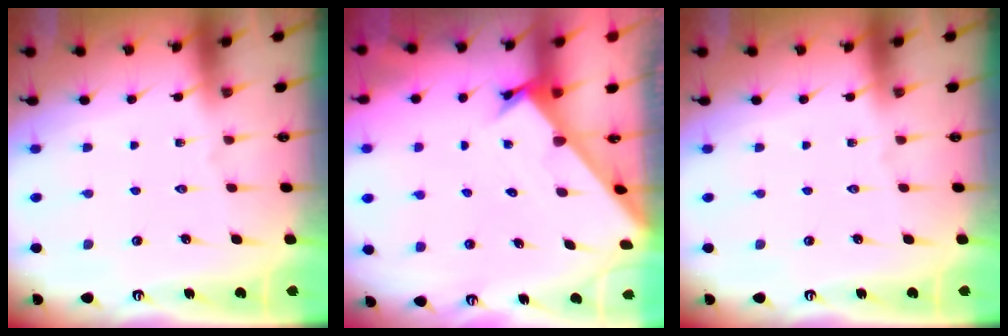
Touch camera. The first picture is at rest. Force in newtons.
{"total": 2.2, "press": 2.2, "slide": 0.2}
{"total": 0.0}